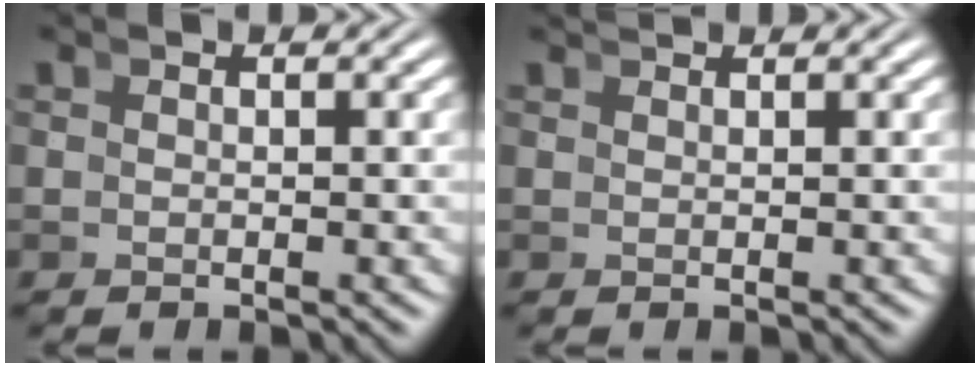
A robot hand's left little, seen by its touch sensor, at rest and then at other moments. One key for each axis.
{"total": 1.3, "fx": 1.1, "fy": -0.7, "fz": -0.1, "tx": 0.014, "ty": 0.002, "tz": 0.021}